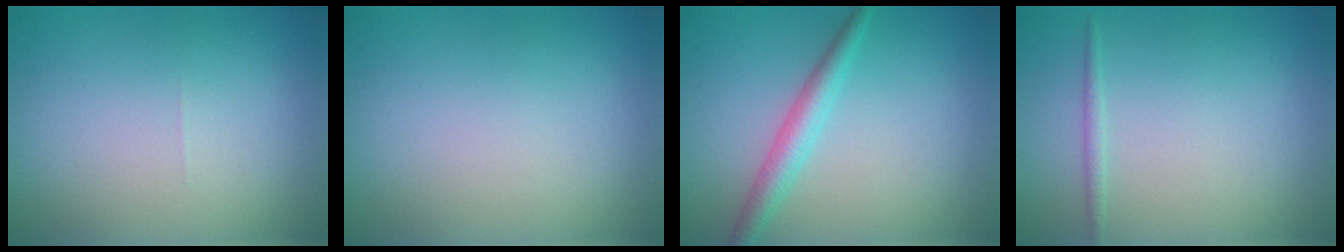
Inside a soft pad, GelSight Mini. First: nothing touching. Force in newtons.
{"total": 0.0}
{"total": 2.6, "press": 2.6, "slide": 0.0}
{"total": 0.8, "press": 0.8, "slide": 0.0}